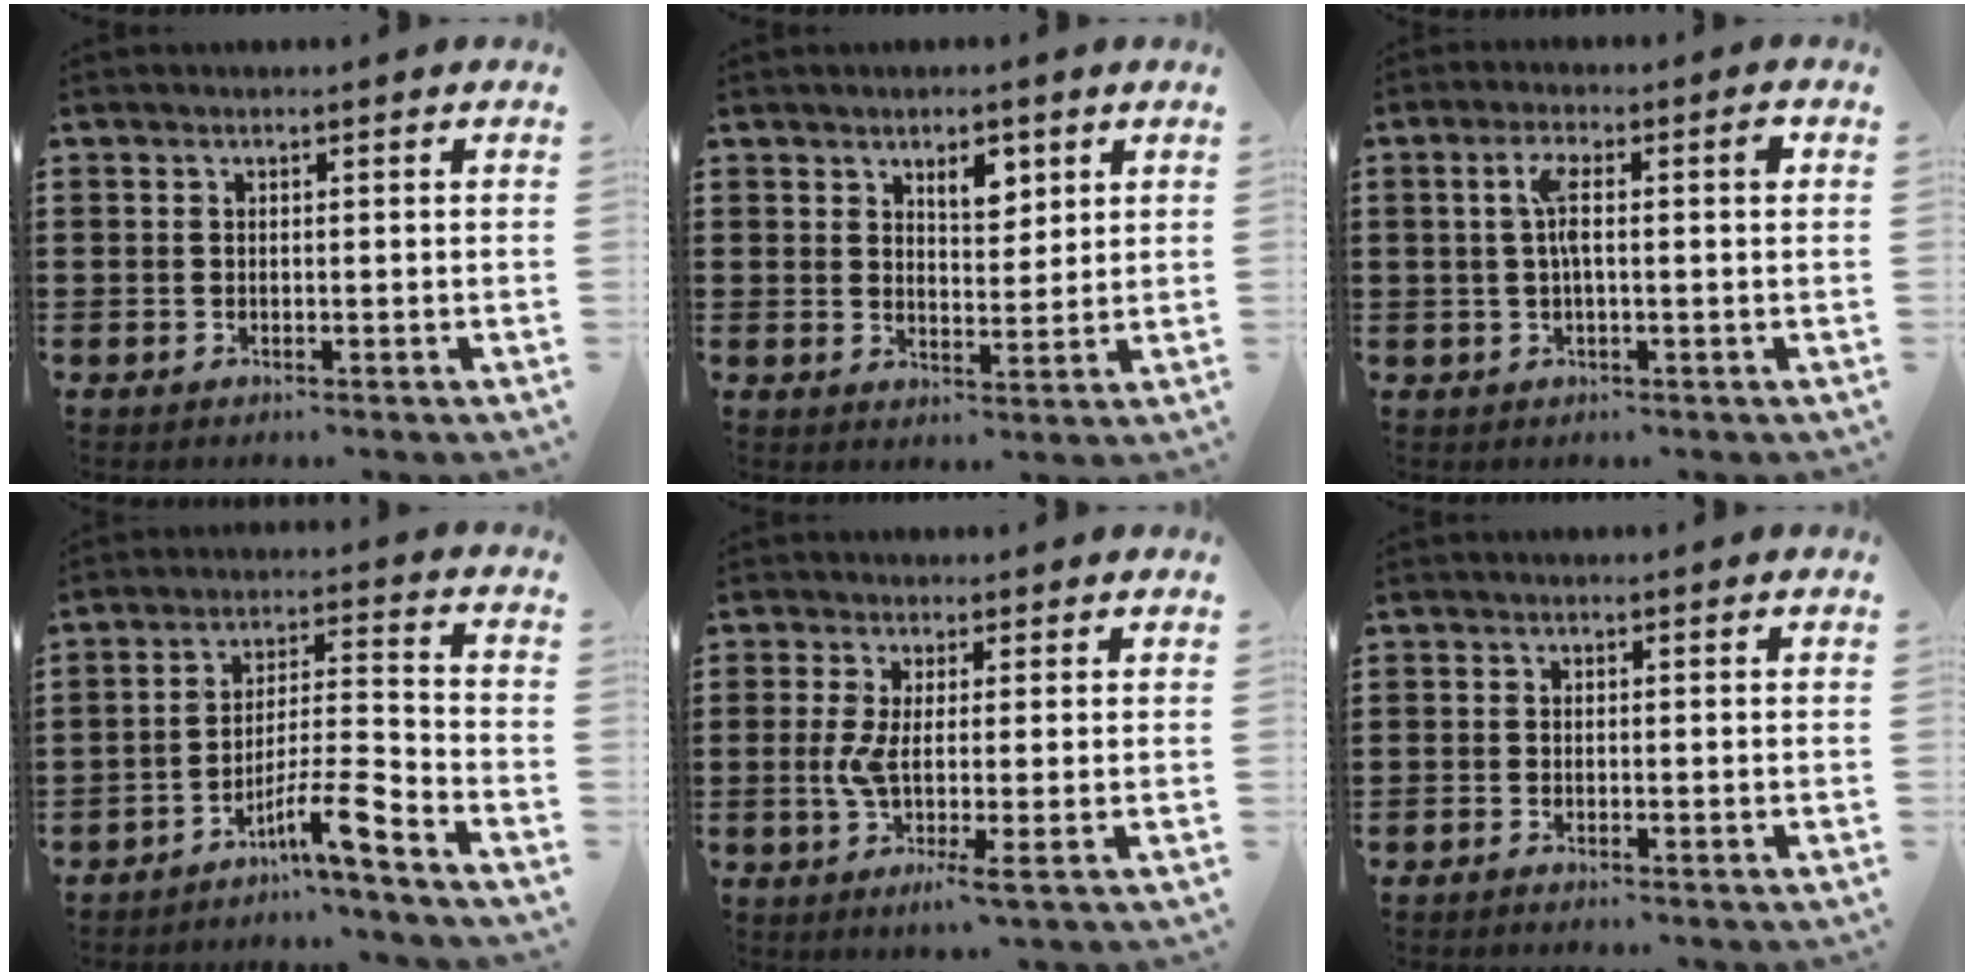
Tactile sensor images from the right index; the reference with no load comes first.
{"total": 4.7, "force": [2.9, 2.4, 2.8], "torque": [-0.041, 0.000, 0.047]}
{"total": 5.0, "force": [0.5, 1.0, 4.8], "torque": [-0.092, 0.007, 0.004]}
{"total": 8.3, "force": [-6.0, 0.4, 5.7], "torque": [-0.091, 0.000, -0.112]}
{"total": 4.7, "force": [-0.4, 0.4, 4.6], "torque": [-0.110, -0.017, -0.014]}
{"total": 0.6, "force": [-0.5, 0.0, 0.2], "torque": [-0.006, -0.003, -0.010]}